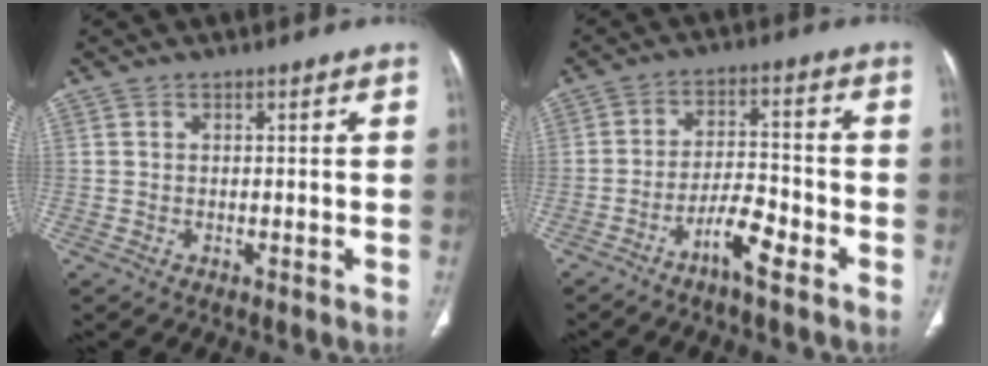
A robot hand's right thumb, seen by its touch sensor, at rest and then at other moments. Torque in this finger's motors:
{"motor_torque": [-0.36, -0.15, -0.03, -0.17, 0.03]}